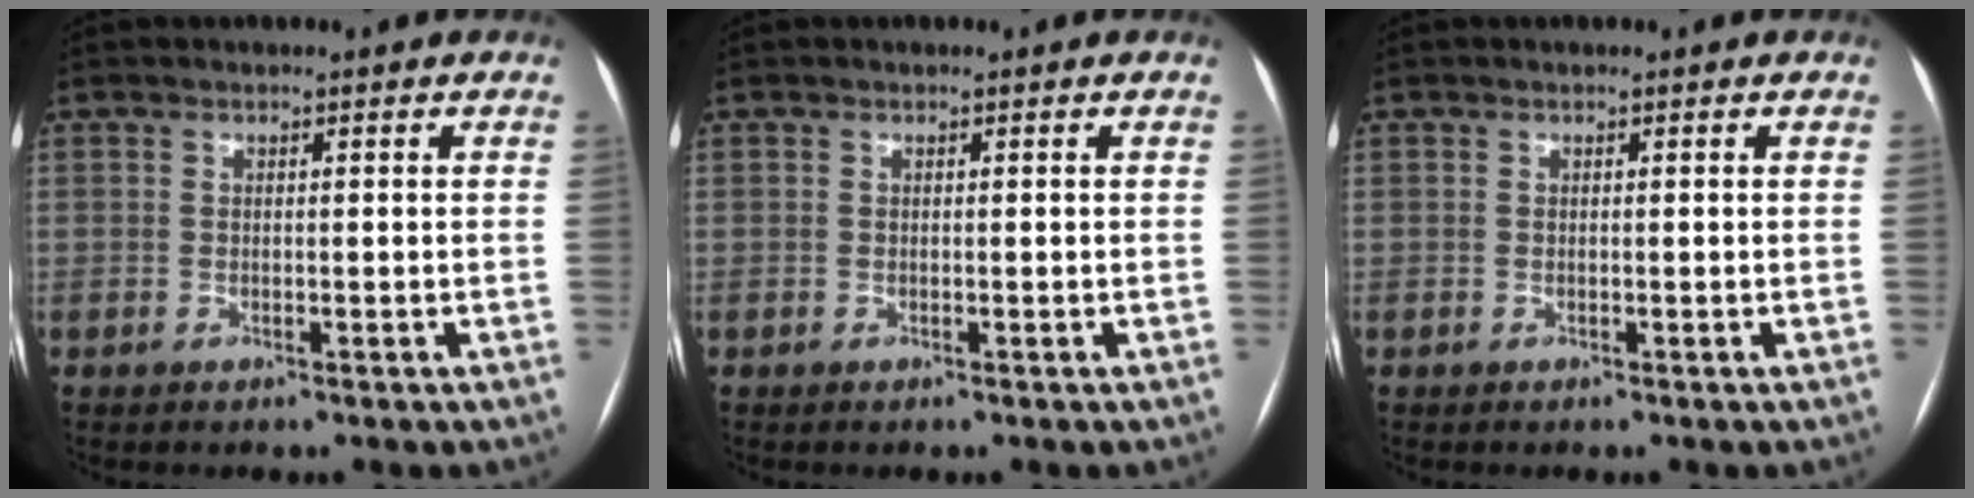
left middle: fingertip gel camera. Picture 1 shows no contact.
{"total": 0.0}
{"total": 0.0}